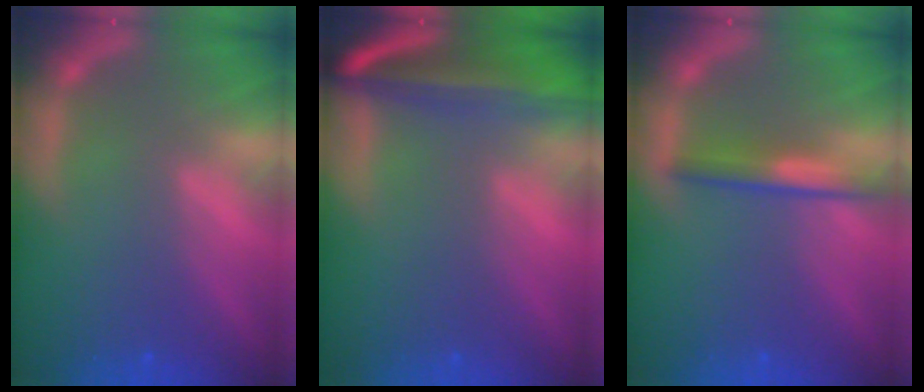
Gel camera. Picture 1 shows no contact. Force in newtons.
{"total": 10.0}
{"total": 3.0}